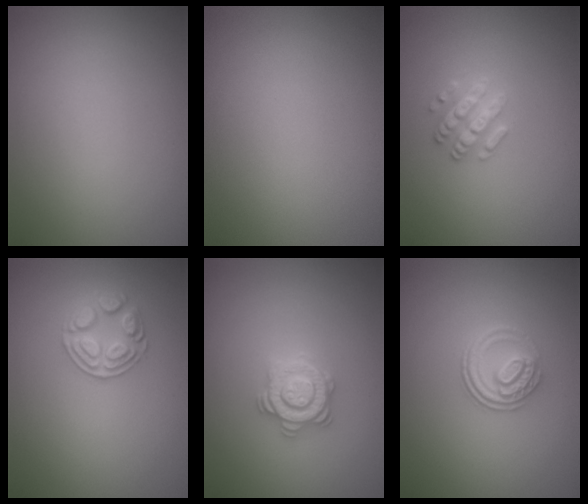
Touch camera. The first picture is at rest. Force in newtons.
{"total": 0.0}
{"total": 2.5, "press": 2.4, "slide": 0.7}
{"total": 2.6, "press": 2.5, "slide": 0.8}
{"total": 2.8, "press": 2.8, "slide": 0.2}
{"total": 2.5, "press": 2.0, "slide": 1.5}